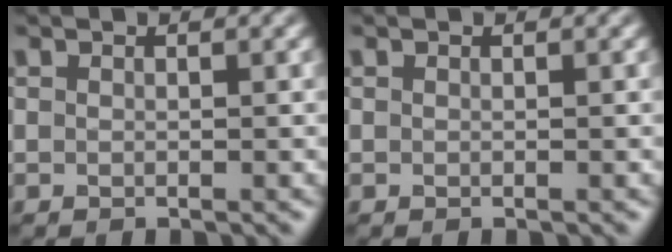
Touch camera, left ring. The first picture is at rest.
{"total": 0.0}